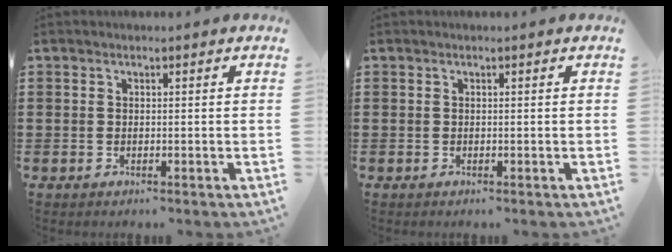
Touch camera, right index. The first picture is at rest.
{"total": 0.0}